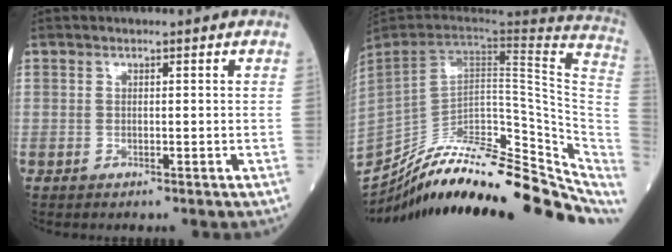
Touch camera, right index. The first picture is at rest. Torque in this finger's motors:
{"motor_torque": [0.02, -2.12, 0.00, -0.08]}